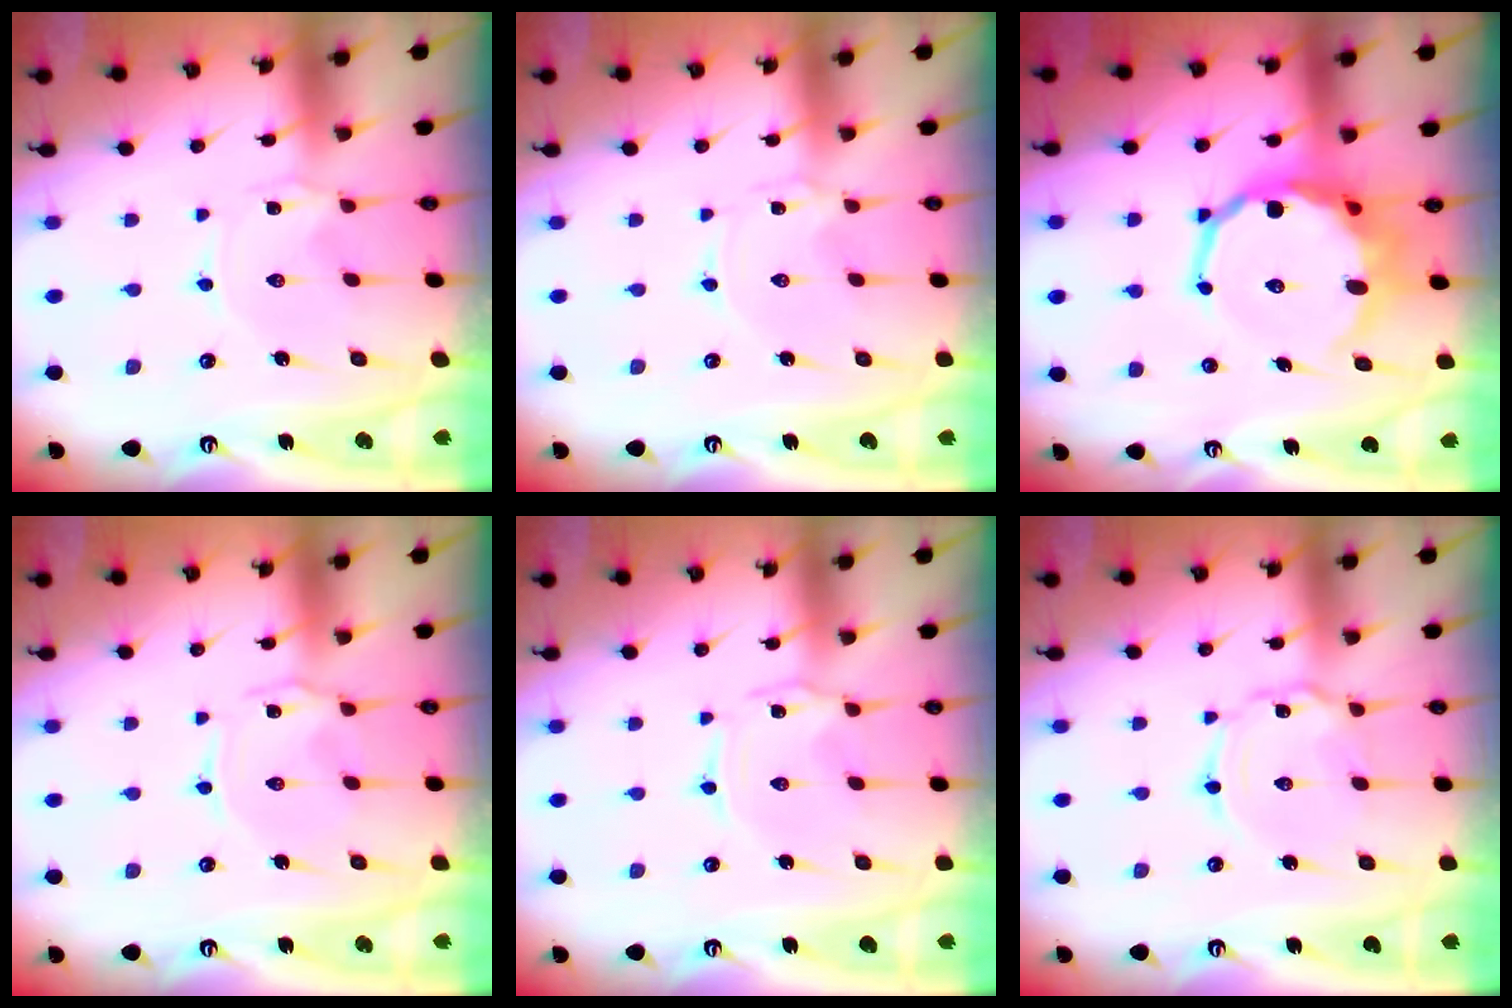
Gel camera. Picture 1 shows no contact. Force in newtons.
{"total": 0.0}
{"total": 13.1, "press": 12.7, "slide": 3.2}
{"total": 1.4, "press": 1.3, "slide": 0.5}
{"total": 1.0, "press": 1.0, "slide": 0.2}
{"total": 4.7, "press": 4.7, "slide": 0.4}